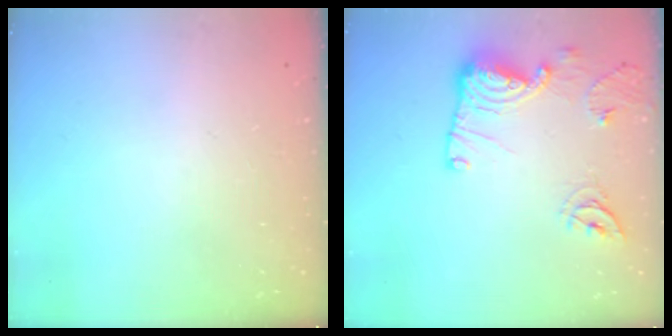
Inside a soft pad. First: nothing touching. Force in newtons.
{"total": 13.7, "press": 13.6, "slide": 1.4}